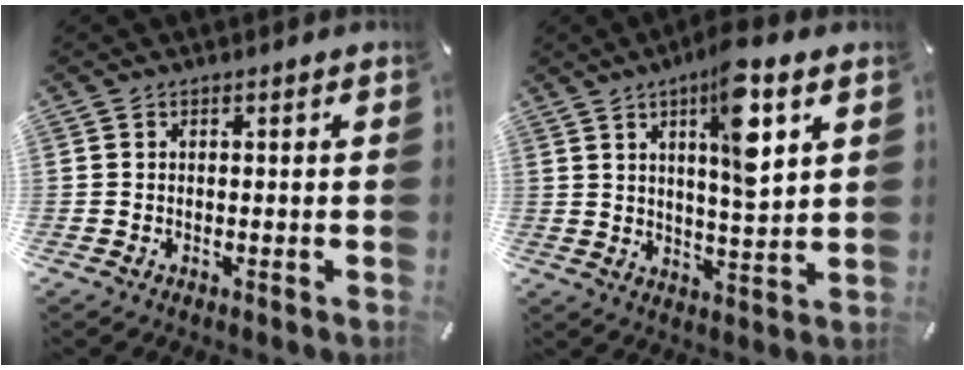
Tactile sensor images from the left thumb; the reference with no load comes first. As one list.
[{"total": 11.8, "force": [5.7, 3.0, 9.9], "torque": [-0.153, -0.026, 0.089]}]